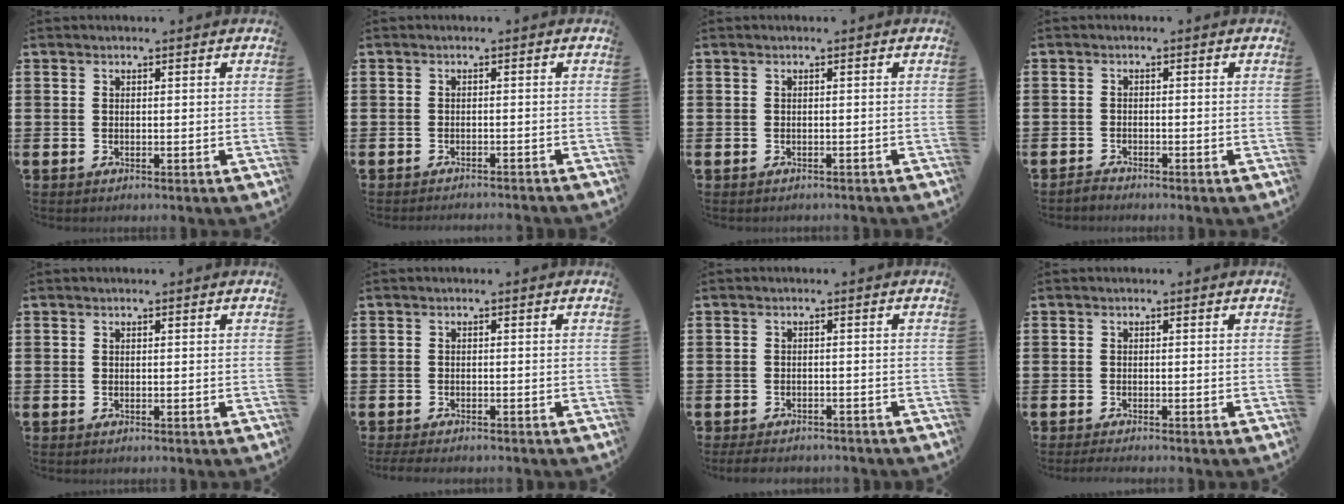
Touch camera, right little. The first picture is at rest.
{"total": 0.9, "force": [-0.9, -0.2, 0.0], "torque": [0.000, 0.001, -0.019]}
{"total": 0.0}
{"total": 1.1, "force": [-1.1, 0.1, 0.0], "torque": [-0.003, 0.000, -0.022]}
{"total": 0.0}
{"total": 1.2, "force": [-1.1, 0.1, 0.4], "torque": [-0.009, 0.000, -0.022]}
{"total": 1.6, "force": [-1.5, 0.3, 0.4], "torque": [-0.010, 0.003, -0.033]}
{"total": 1.2, "force": [-1.1, -0.1, 0.4], "torque": [-0.006, 0.000, -0.022]}